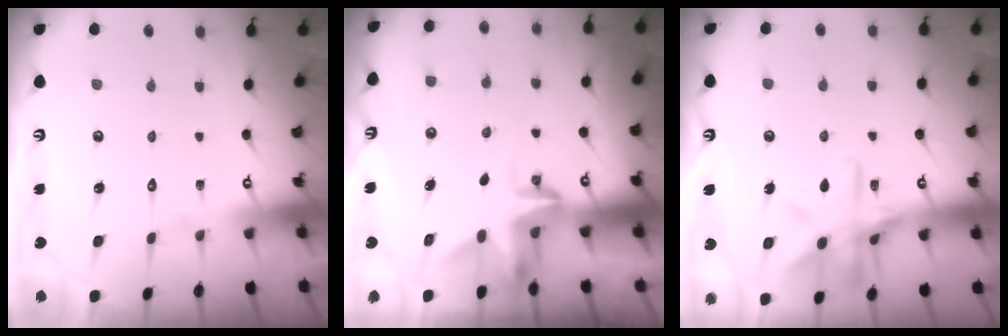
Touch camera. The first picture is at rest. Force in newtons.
{"total": 3.4, "press": 3.4, "slide": 0.4}
{"total": 14.8, "press": 14.7, "slide": 1.0}